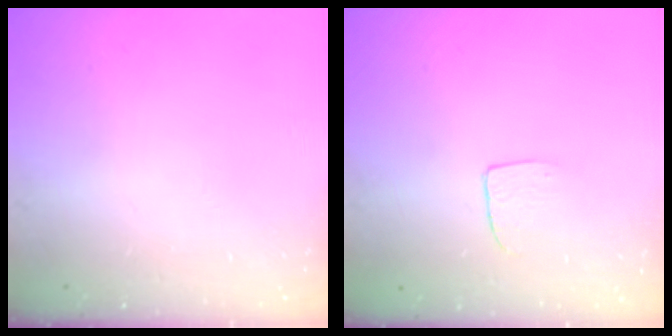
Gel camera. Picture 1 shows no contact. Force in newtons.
{"total": 4.3, "press": 4.3, "slide": 0.3}